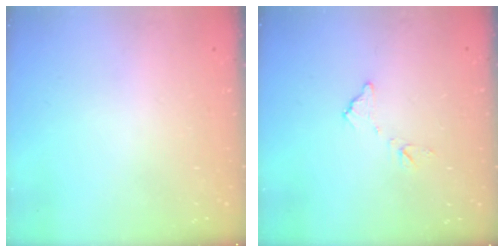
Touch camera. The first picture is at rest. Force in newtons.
{"total": 7.5, "press": 7.5, "slide": 0.5}